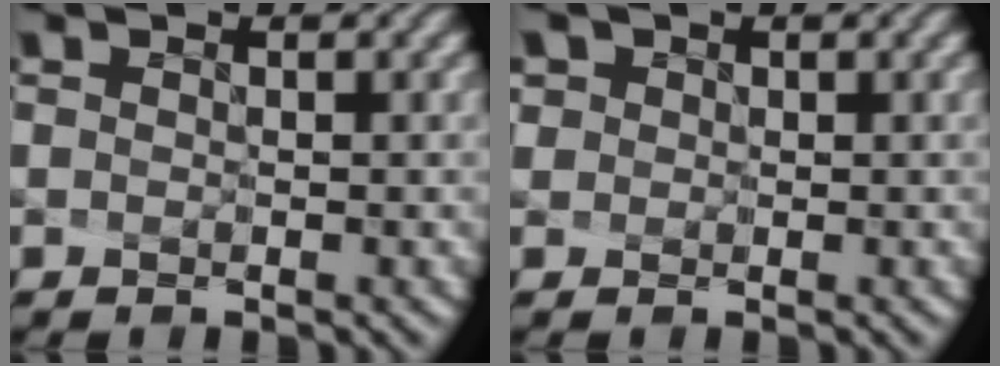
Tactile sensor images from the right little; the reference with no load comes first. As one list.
[{"total": 5.0, "force": [2.9, 3.6, 2.1], "torque": [-0.047, 0.012, 0.041]}]